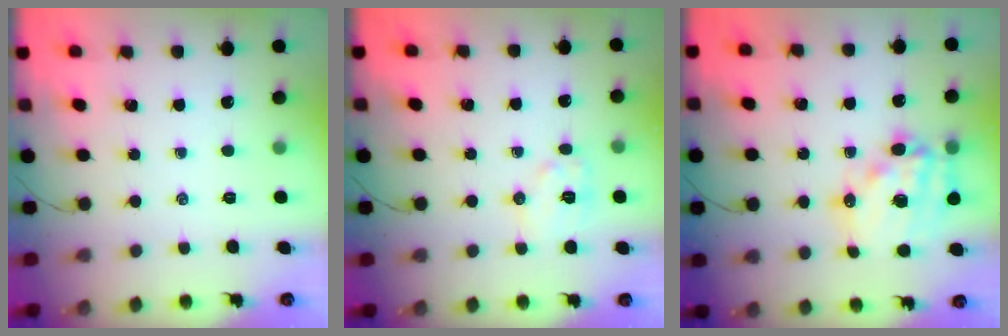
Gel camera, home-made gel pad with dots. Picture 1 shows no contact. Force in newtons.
{"total": 7.2, "press": 7.2, "slide": 0.3}
{"total": 16.6, "press": 16.1, "slide": 4.1}